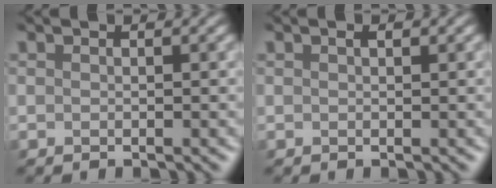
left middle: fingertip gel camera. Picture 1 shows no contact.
{"total": 0.7, "force": [0.4, 0.3, 0.6], "torque": [-0.009, 0.001, 0.006]}